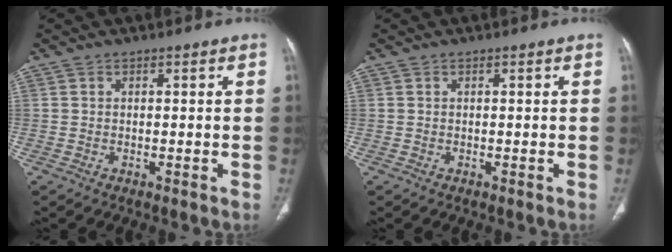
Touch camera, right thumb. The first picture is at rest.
{"total": 0.0}